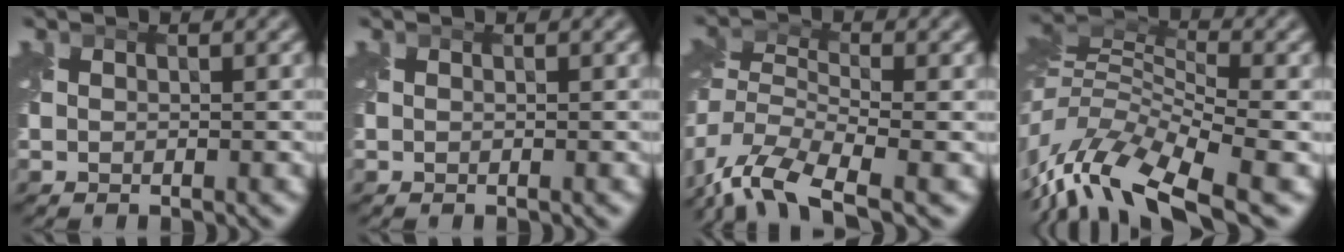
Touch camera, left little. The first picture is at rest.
{"total": 0.0}
{"total": 9.9, "force": [-7.6, 3.1, 5.6], "torque": [-0.115, -0.015, -0.145]}
{"total": 11.5, "force": [-5.9, 4.8, 8.7], "torque": [-0.172, 0.004, -0.120]}